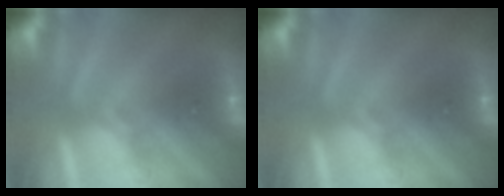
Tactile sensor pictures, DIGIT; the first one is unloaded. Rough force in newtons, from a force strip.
{"total": 0.0}